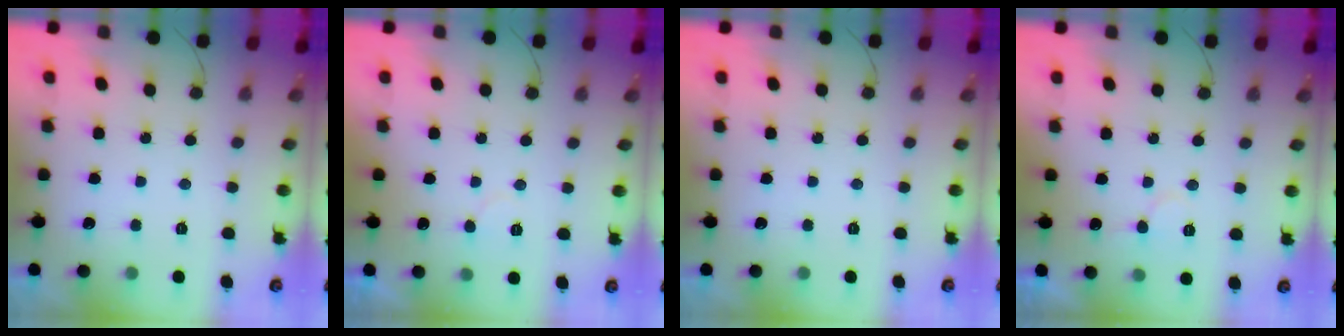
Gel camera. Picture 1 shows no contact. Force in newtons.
{"total": 4.0, "press": 4.0, "slide": 0.4}
{"total": 0.0}
{"total": 5.8, "press": 5.8, "slide": 0.3}